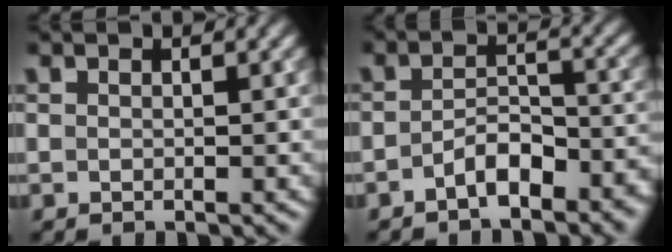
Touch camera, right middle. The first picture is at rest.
{"total": 4.0, "force": [-2.3, 1.8, 2.7], "torque": [-0.045, 0.008, -0.040]}